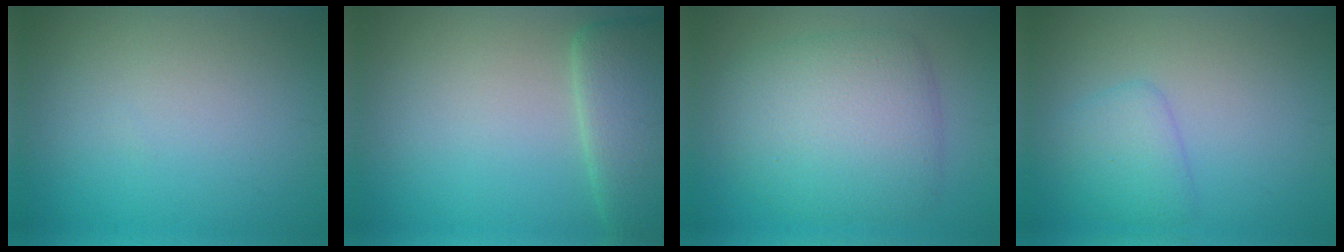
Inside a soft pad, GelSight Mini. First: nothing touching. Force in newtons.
{"total": 5.8, "press": 5.8, "slide": 0.1}
{"total": 6.4, "press": 6.3, "slide": 0.4}
{"total": 2.6, "press": 2.6, "slide": 0.0}